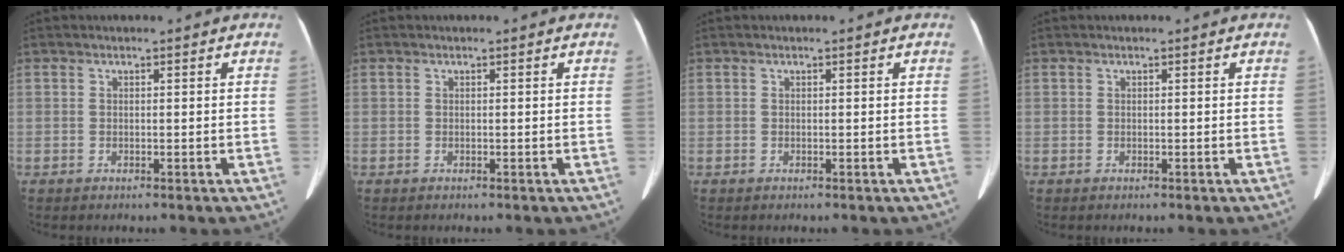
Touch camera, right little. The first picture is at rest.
{"total": 0.0}
{"total": 0.0}
{"total": 0.0}